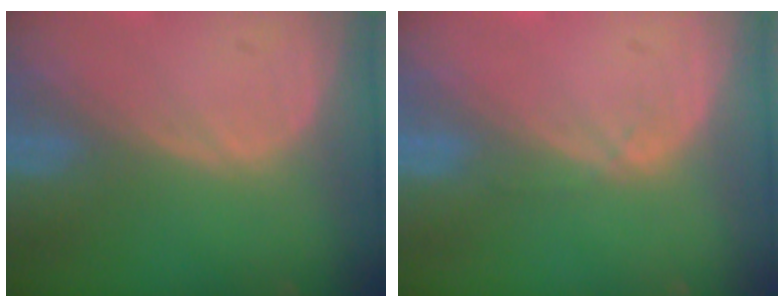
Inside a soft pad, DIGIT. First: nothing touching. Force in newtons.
{"total": 0.9, "press": 0.8, "slide": 0.2}